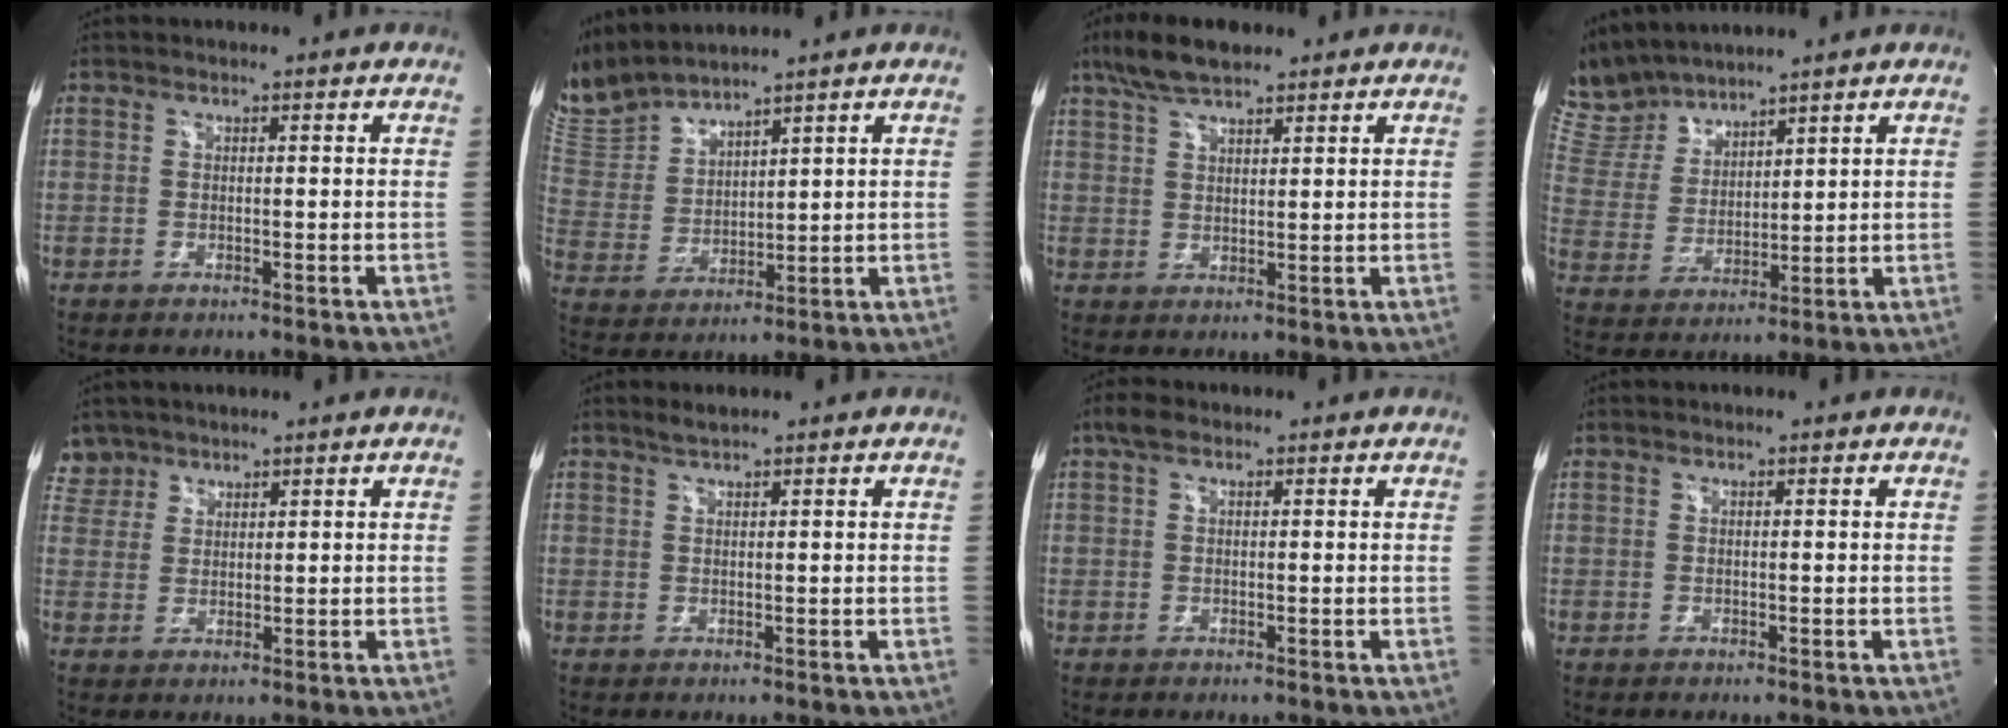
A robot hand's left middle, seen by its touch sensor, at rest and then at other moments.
{"total": 10.5, "force": [10.2, 0.6, 2.5], "torque": [-0.077, 0.012, 0.226]}
{"total": 7.0, "force": [5.4, 1.8, 4.1], "torque": [-0.089, 0.018, 0.103]}
{"total": 9.1, "force": [8.9, 1.9, 1.2], "torque": [-0.049, 0.018, 0.198]}
{"total": 3.8, "force": [3.2, 2.0, -0.6], "torque": [0.018, 0.006, 0.063]}
{"total": 1.5, "force": [1.3, -0.1, 0.7], "torque": [-0.015, 0.003, 0.029]}
{"total": 2.1, "force": [1.3, 1.0, 1.3], "torque": [-0.032, 0.020, 0.026]}
{"total": 0.0}